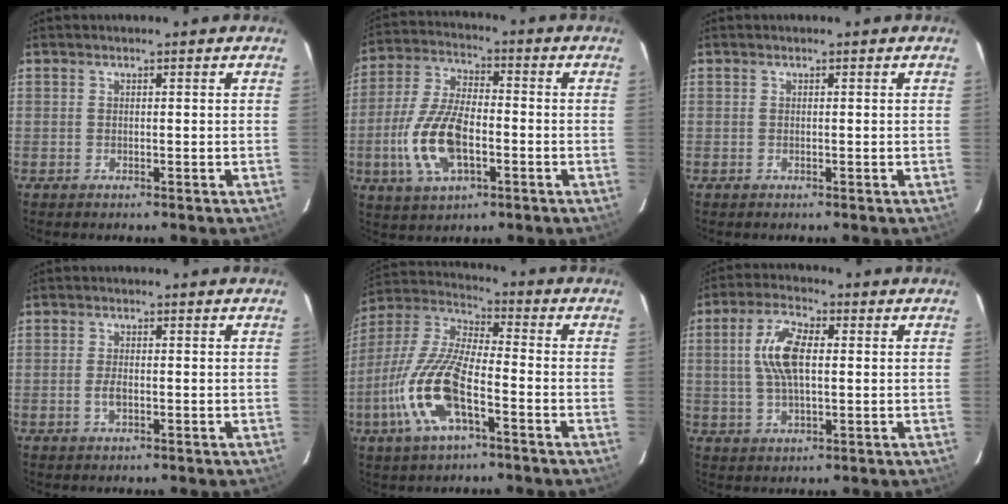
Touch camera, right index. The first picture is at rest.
{"total": 13.8, "force": [-3.9, 6.5, 11.5], "torque": [-0.250, 0.000, -0.071]}
{"total": 0.0}
{"total": 1.9, "force": [-0.6, 0.9, 1.6], "torque": [-0.032, -0.002, -0.010]}
{"total": 15.9, "force": [-6.5, 5.1, 13.6], "torque": [-0.293, -0.010, -0.131]}
{"total": 9.1, "force": [1.1, 3.9, 8.2], "torque": [-0.161, 0.014, 0.023]}